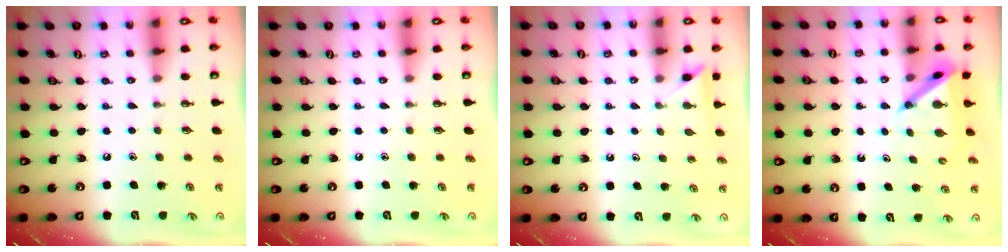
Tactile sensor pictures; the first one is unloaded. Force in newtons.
{"total": 0.0}
{"total": 2.3, "press": 2.3, "slide": 0.2}
{"total": 5.1, "press": 5.0, "slide": 0.3}